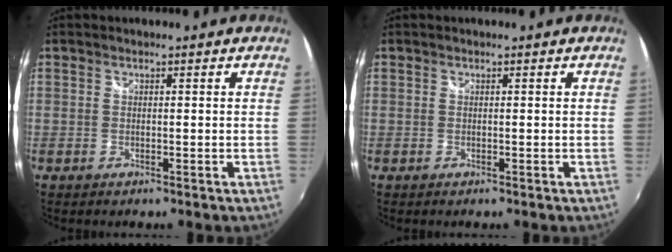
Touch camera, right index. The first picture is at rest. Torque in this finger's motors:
{"motor_torque": [0.00, 0.00, 0.00, 0.00]}